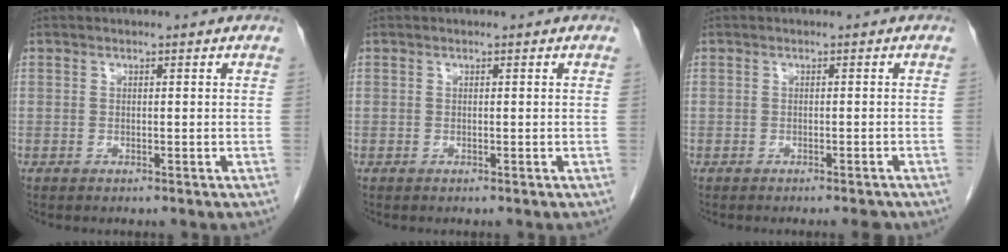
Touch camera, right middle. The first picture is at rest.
{"total": 0.0}
{"total": 2.0, "force": [-1.8, 0.0, 0.7], "torque": [-0.005, -0.004, -0.023]}